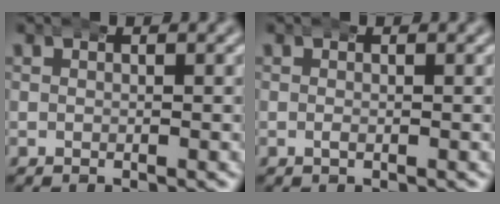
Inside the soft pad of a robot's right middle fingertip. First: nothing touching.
{"total": 0.0}